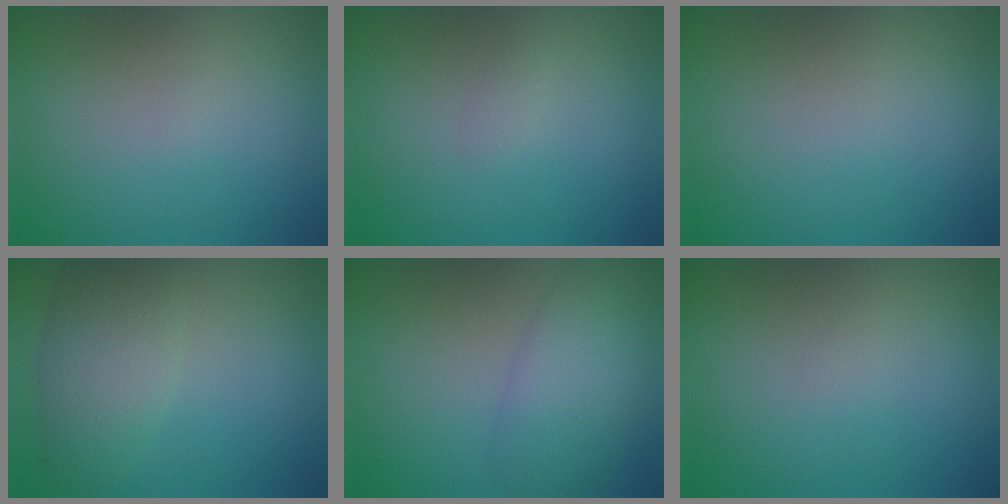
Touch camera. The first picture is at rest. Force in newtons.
{"total": 0.5, "press": 0.5, "slide": 0.1}
{"total": 0.0}
{"total": 4.7, "press": 4.7, "slide": 0.1}
{"total": 3.9, "press": 3.9, "slide": 0.4}
{"total": 0.0}